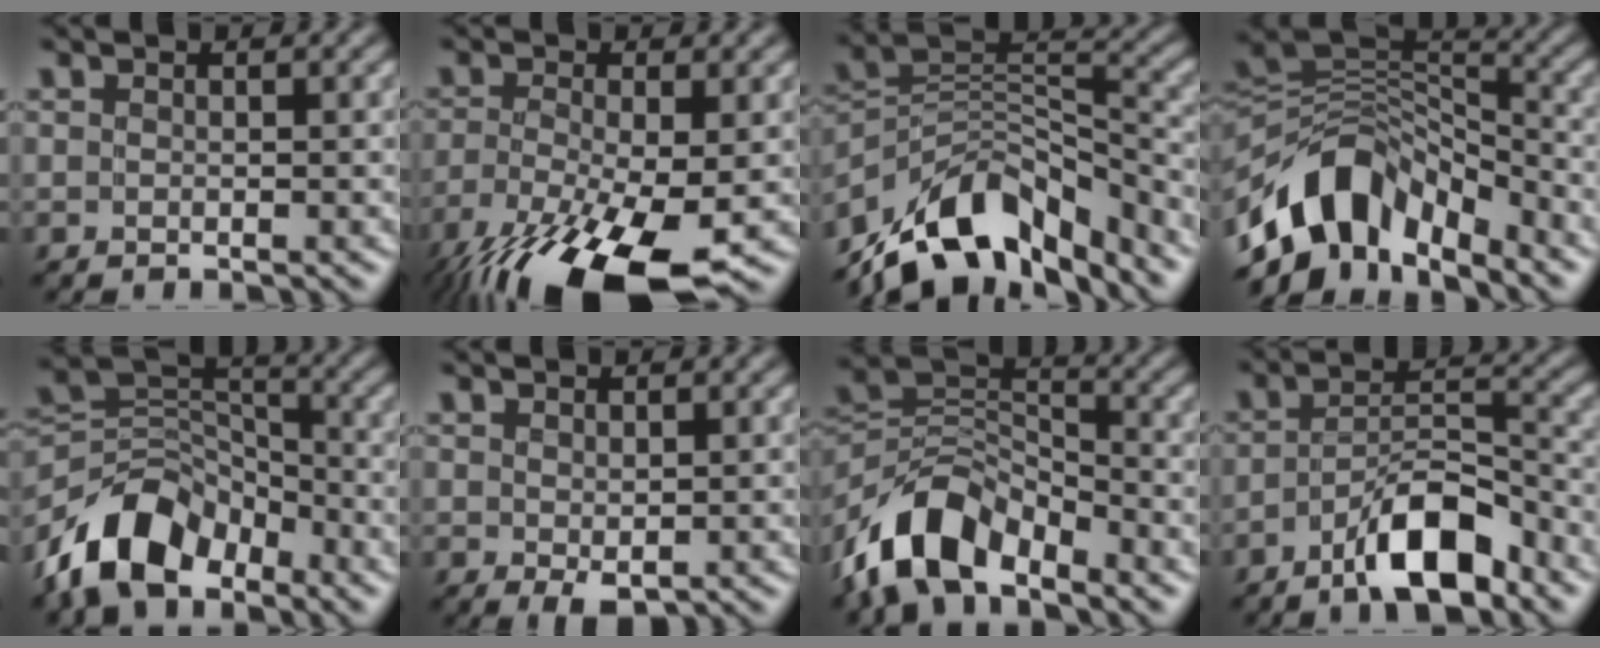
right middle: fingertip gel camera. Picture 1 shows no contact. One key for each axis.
{"total": 12.1, "fx": -6.9, "fy": 3.8, "fz": 9.2, "tx": -0.191, "ty": -0.040, "tz": -0.123}
{"total": 11.2, "fx": -8.6, "fy": 5.0, "fz": 5.2, "tx": -0.087, "ty": 0.018, "tz": -0.168}
{"total": 9.8, "fx": -6.2, "fy": 5.6, "fz": 5.1, "tx": -0.079, "ty": 0.010, "tz": -0.120}
{"total": 8.1, "fx": -5.8, "fy": 4.6, "fz": 3.3, "tx": -0.054, "ty": 0.005, "tz": -0.121}
{"total": 1.2, "fx": 0.0, "fy": 0.8, "fz": 0.8, "tx": -0.016, "ty": -0.001, "tz": 0.004}
{"total": 8.5, "fx": -6.1, "fy": 4.1, "fz": 4.2, "tx": -0.078, "ty": 0.005, "tz": -0.129}
{"total": 7.1, "fx": -4.6, "fy": 2.3, "fz": 4.9, "tx": -0.083, "ty": 0.011, "tz": -0.080}